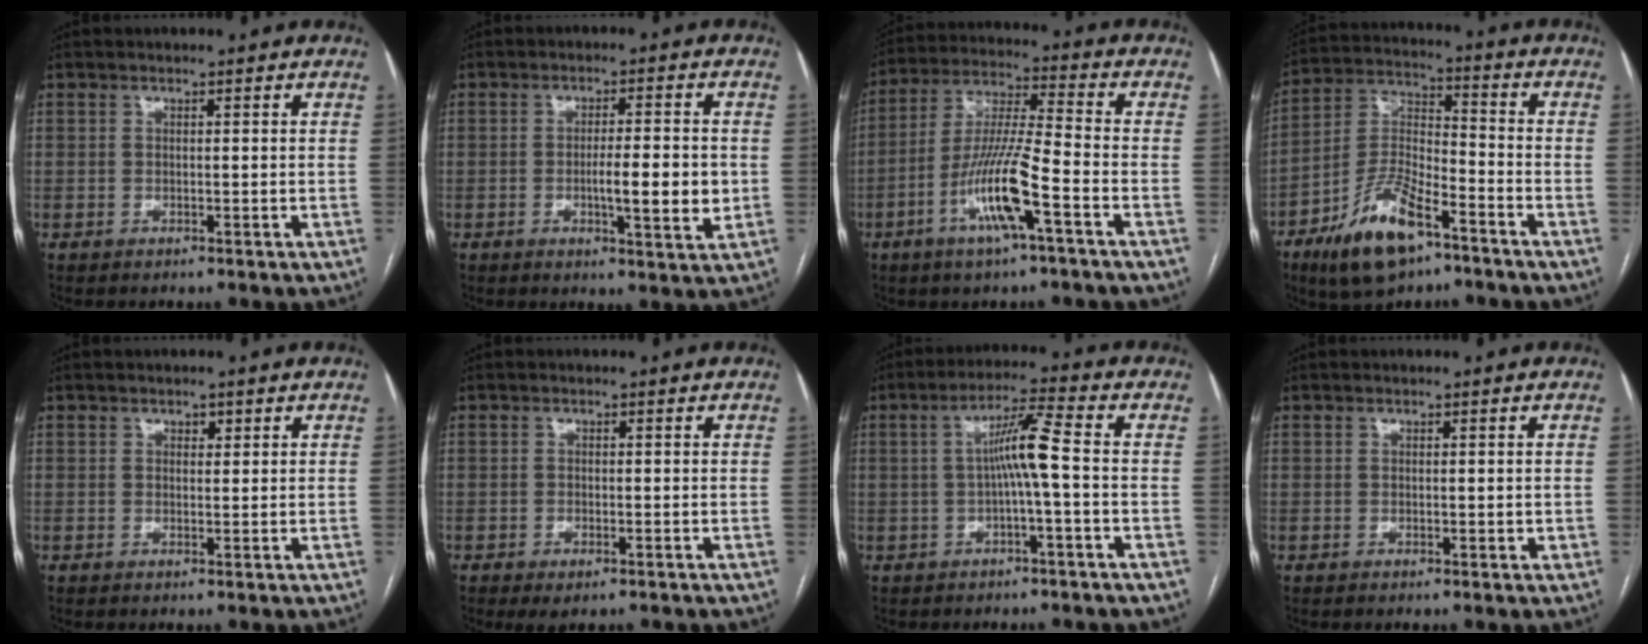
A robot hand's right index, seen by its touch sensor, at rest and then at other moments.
{"total": 7.0, "force": [-1.0, 1.0, 6.8], "torque": [-0.104, -0.007, -0.016]}
{"total": 12.2, "force": [-5.1, 0.5, 11.1], "torque": [-0.221, -0.003, -0.099]}
{"total": 13.7, "force": [-8.3, 4.6, 9.9], "torque": [-0.205, -0.008, -0.148]}
{"total": 1.2, "force": [0.6, 0.8, 0.6], "torque": [-0.007, 0.001, 0.008]}
{"total": 2.4, "force": [-1.3, 1.1, 1.6], "torque": [-0.024, -0.002, -0.010]}
{"total": 6.4, "force": [-0.4, -0.3, 6.4], "torque": [-0.113, 0.020, -0.007]}
{"total": 0.7, "force": [0.0, 0.4, 0.6], "torque": [-0.007, -0.001, 0.002]}